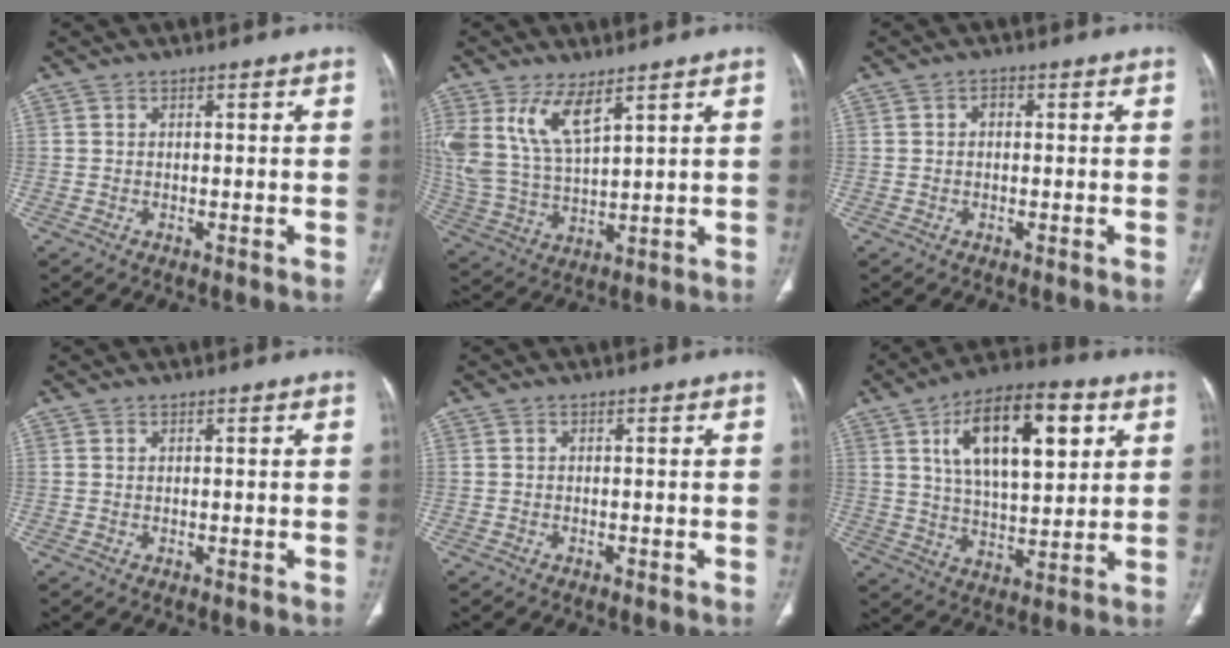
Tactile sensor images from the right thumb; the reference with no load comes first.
{"total": 11.7, "force": [6.4, 4.7, 8.5], "torque": [-0.180, -0.026, 0.144]}
{"total": 1.3, "force": [0.2, 0.9, 0.9], "torque": [-0.010, 0.004, -0.001]}
{"total": 0.0}
{"total": 0.0}
{"total": 19.1, "force": [7.0, 8.5, 15.6], "torque": [-0.226, -0.013, 0.117]}